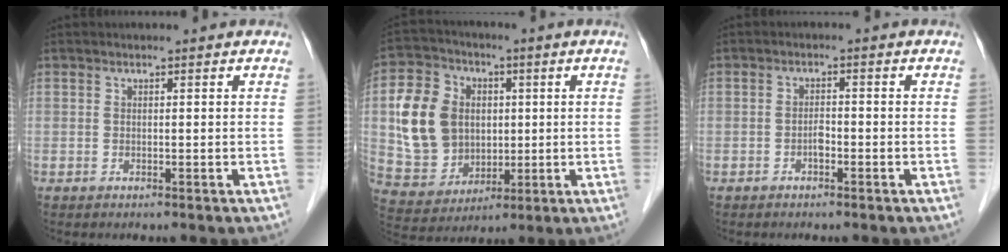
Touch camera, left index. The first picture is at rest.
{"total": 13.0, "force": [1.2, 10.9, 7.0], "torque": [-0.172, 0.027, 0.040]}
{"total": 1.6, "force": [-1.0, 0.6, 1.0], "torque": [-0.017, 0.001, -0.018]}